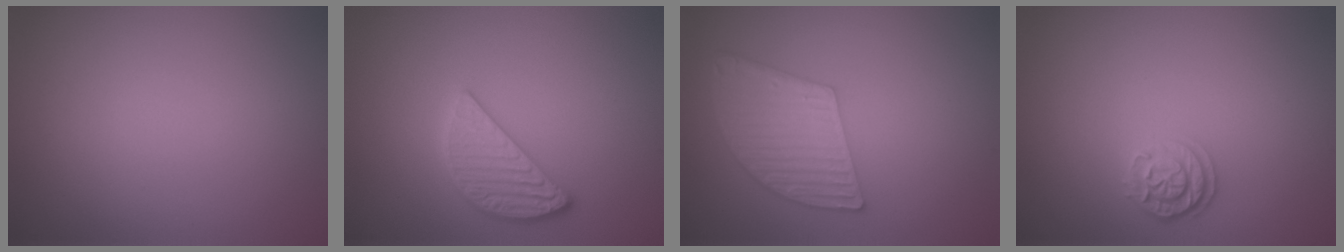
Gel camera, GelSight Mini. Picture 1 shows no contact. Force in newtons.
{"total": 2.8, "press": 2.8, "slide": 0.6}
{"total": 5.8, "press": 4.3, "slide": 3.8}
{"total": 2.2, "press": 1.9, "slide": 1.1}